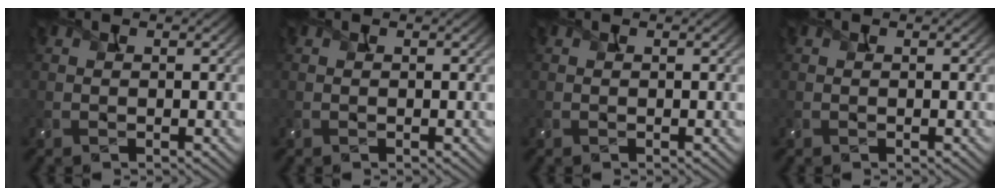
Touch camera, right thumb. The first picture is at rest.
{"total": 0.0}
{"total": 0.0}
{"total": 0.0}